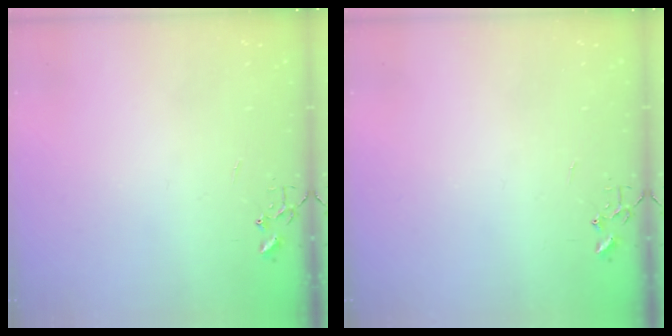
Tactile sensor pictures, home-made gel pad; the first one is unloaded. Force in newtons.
{"total": 0.0}